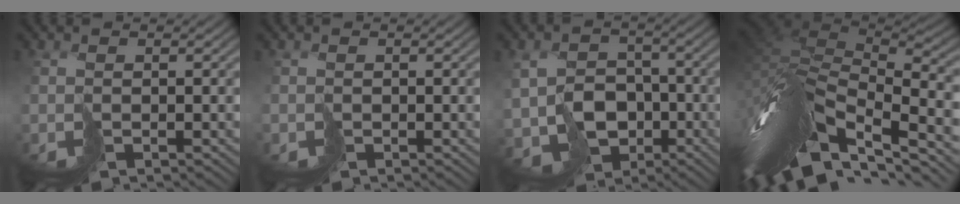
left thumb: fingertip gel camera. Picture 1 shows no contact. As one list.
[{"total": 0.8, "force": [-0.1, 0.2, -0.8], "torque": [0.015, -0.002, 0.000]}, {"total": 6.9, "force": [-1.8, 6.1, 2.6], "torque": [-0.064, -0.018, -0.028]}, {"total": 13.4, "force": [-3.4, 6.8, 11.1], "torque": [-0.259, -0.011, -0.041]}]